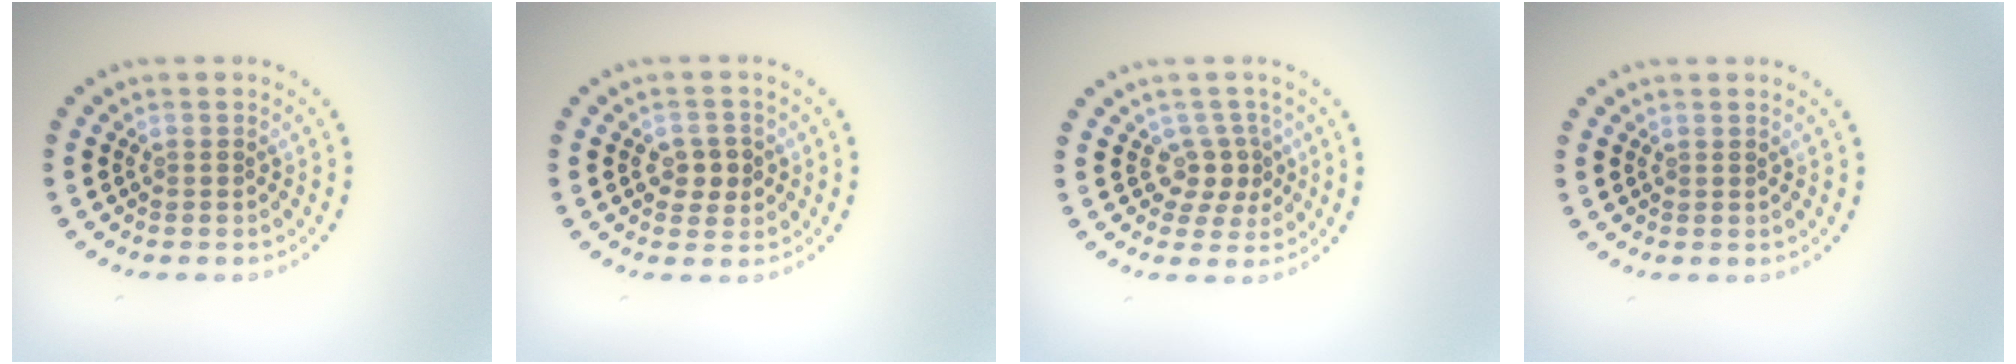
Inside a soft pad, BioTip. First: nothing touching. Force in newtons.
{"total": 2.4, "press": 2.4, "slide": 0.4}
{"total": 2.4, "press": 1.8, "slide": 1.7}
{"total": 0.0}